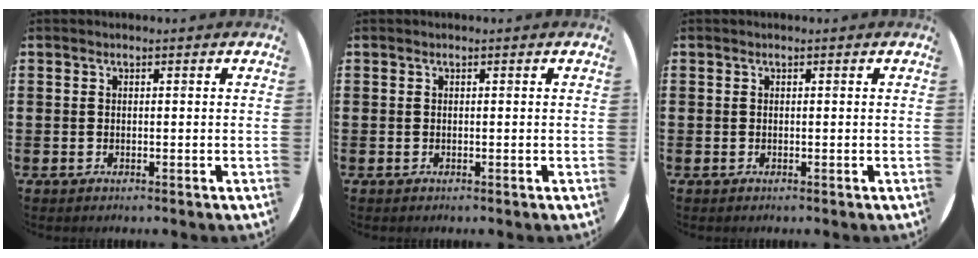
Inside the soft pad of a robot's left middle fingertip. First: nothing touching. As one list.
[{"total": 0.0}, {"total": 0.0}]